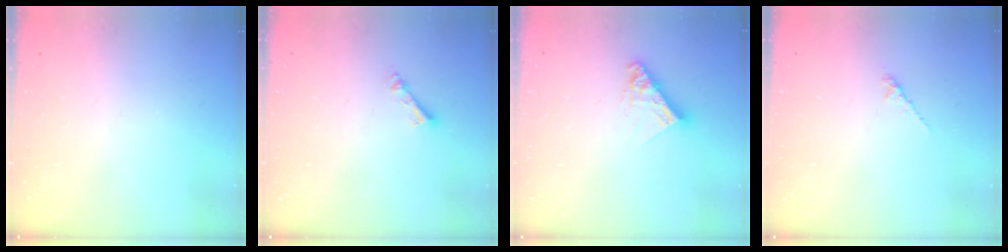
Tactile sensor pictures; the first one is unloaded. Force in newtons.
{"total": 2.4, "press": 2.4, "slide": 0.4}
{"total": 9.0, "press": 9.0, "slide": 0.9}
{"total": 2.0, "press": 2.0, "slide": 0.6}